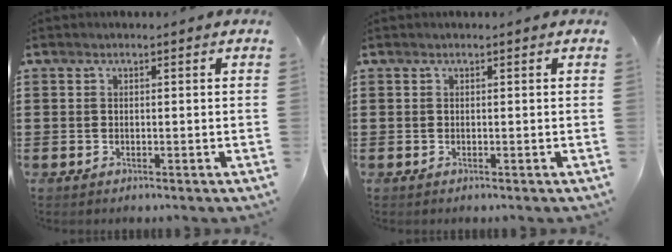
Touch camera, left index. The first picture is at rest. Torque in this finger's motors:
{"motor_torque": [0.00, 0.00, 0.00, 0.00]}